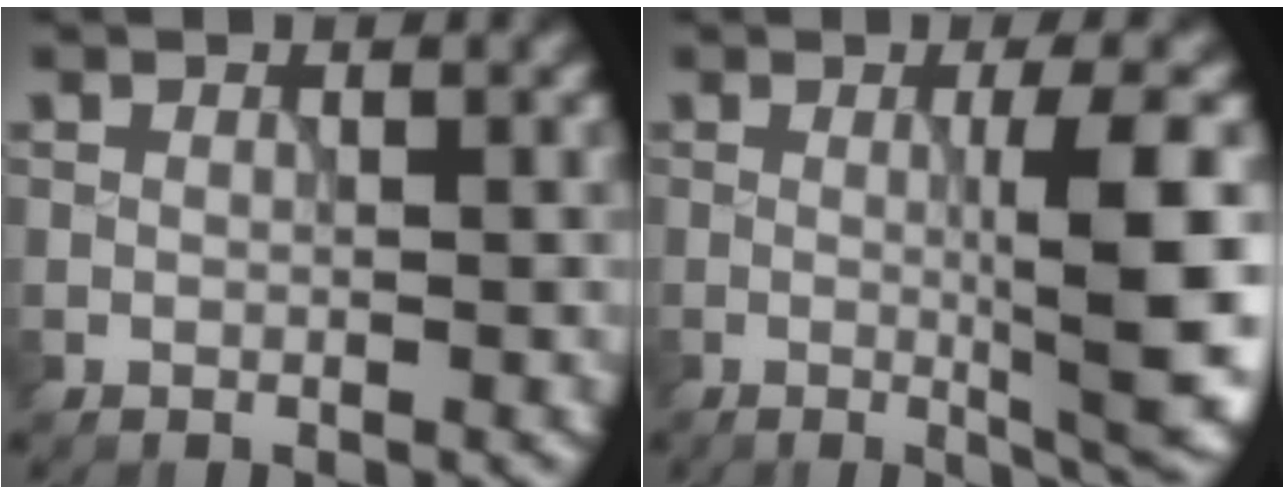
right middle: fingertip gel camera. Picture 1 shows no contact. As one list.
[{"total": 8.5, "force": [-0.5, 1.5, 8.4], "torque": [-0.113, -0.005, -0.004]}]